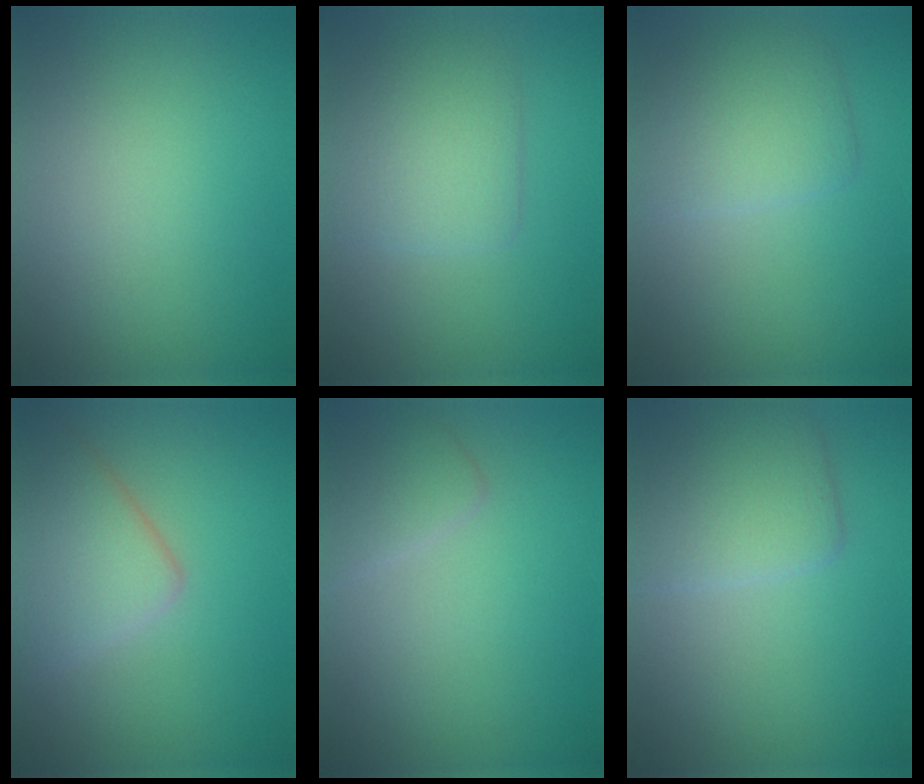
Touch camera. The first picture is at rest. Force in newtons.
{"total": 3.4, "press": 3.4, "slide": 0.1}
{"total": 3.7, "press": 3.6, "slide": 0.1}
{"total": 5.2, "press": 5.2, "slide": 0.3}
{"total": 2.0, "press": 2.0, "slide": 0.1}
{"total": 4.2, "press": 4.2, "slide": 0.1}